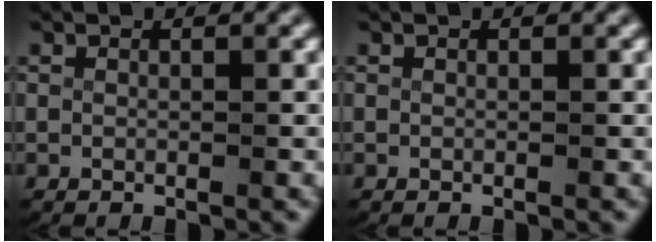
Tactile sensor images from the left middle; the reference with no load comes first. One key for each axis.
{"total": 0.0}